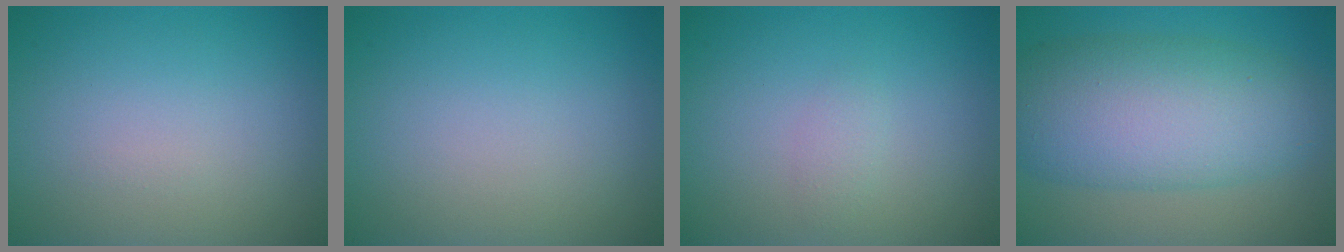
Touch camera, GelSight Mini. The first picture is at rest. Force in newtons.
{"total": 0.0}
{"total": 0.8, "press": 0.8, "slide": 0.0}
{"total": 9.9, "press": 9.9, "slide": 0.1}